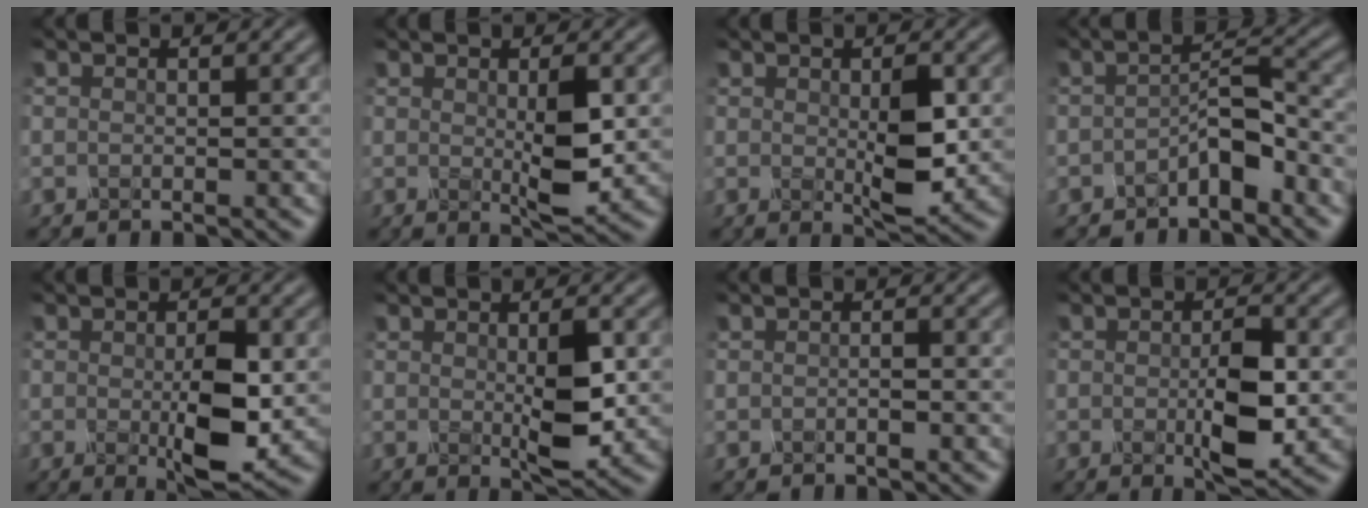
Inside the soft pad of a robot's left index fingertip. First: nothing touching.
{"total": 3.5, "force": [0.1, 0.7, 3.4], "torque": [-0.078, -0.007, 0.011]}
{"total": 3.8, "force": [0.0, 1.2, 3.6], "torque": [-0.079, -0.009, 0.010]}
{"total": 2.5, "force": [-1.8, 0.3, 1.6], "torque": [-0.043, 0.014, -0.031]}
{"total": 5.5, "force": [-0.7, 1.6, 5.2], "torque": [-0.106, -0.011, -0.002]}
{"total": 3.7, "force": [0.1, 0.8, 3.7], "torque": [-0.081, -0.007, 0.011]}
{"total": 0.5, "force": [-0.4, -0.2, 0.4], "torque": [-0.007, 0.002, -0.002]}
{"total": 4.4, "force": [-0.7, 1.2, 4.2], "torque": [-0.092, -0.008, -0.005]}